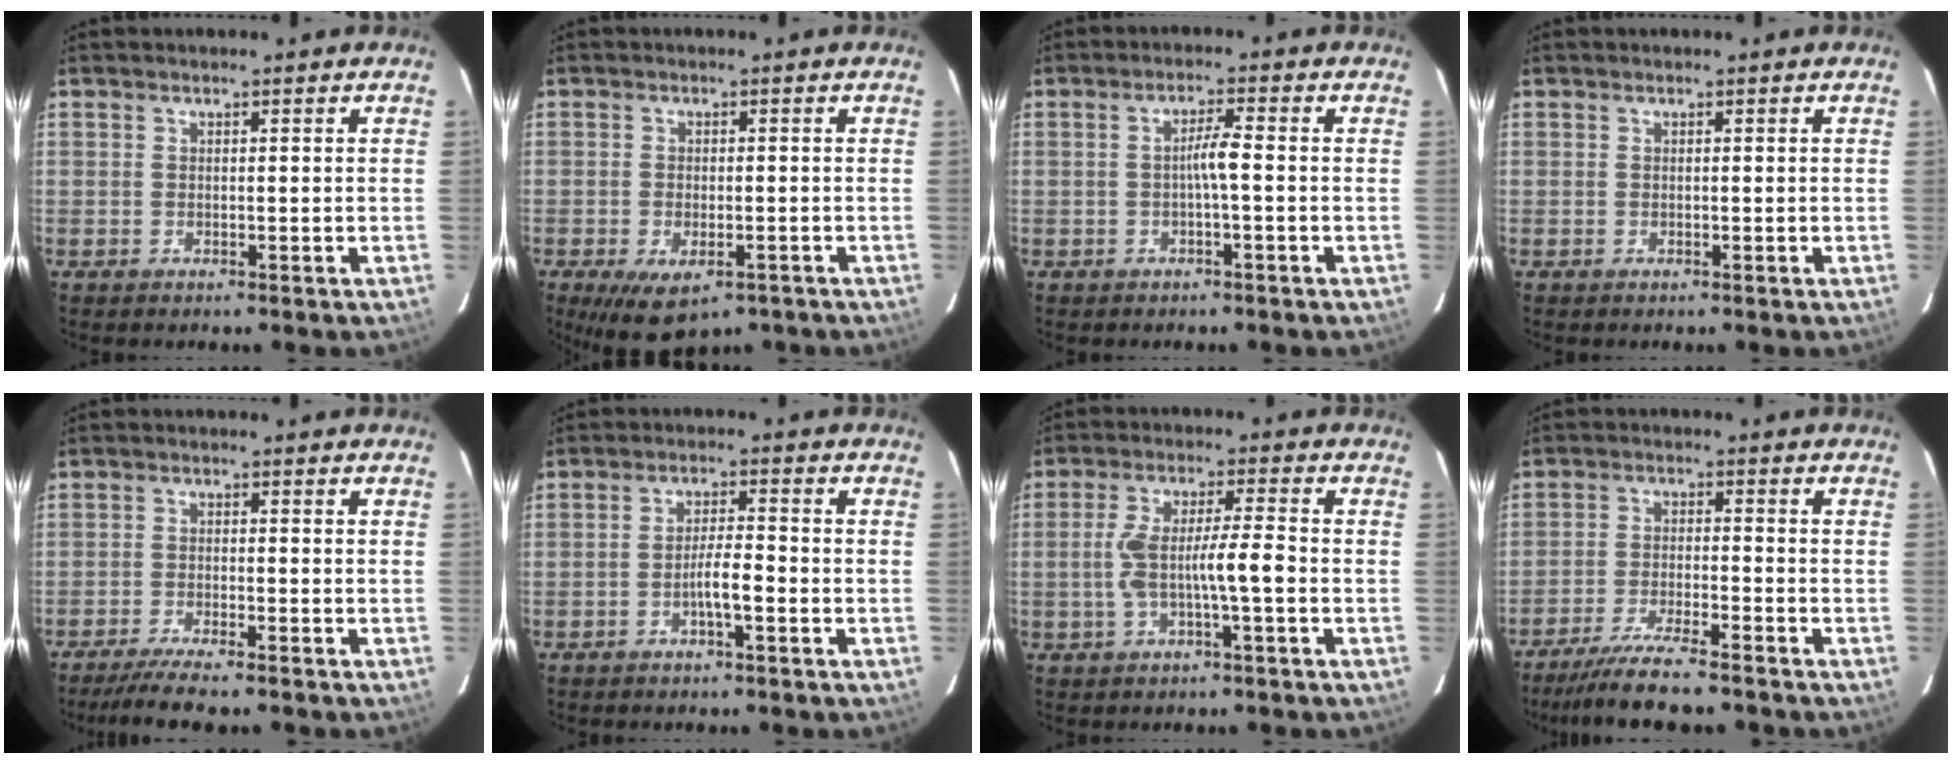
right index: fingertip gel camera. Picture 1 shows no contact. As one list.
[{"total": 8.0, "force": [-5.0, 3.7, 5.0], "torque": [-0.083, -0.011, -0.073]}, {"total": 2.9, "force": [-0.5, -0.1, 2.9], "torque": [-0.049, 0.004, -0.008]}, {"total": 0.0}, {"total": 7.3, "force": [-6.2, 0.2, 3.9], "torque": [-0.059, -0.019, -0.101]}, {"total": 4.0, "force": [-1.7, 0.4, 3.6], "torque": [-0.062, 0.006, -0.031]}, {"total": 7.1, "force": [-1.5, 0.4, 7.0], "torque": [-0.138, 0.015, -0.026]}, {"total": 9.2, "force": [-7.9, 0.1, 4.8], "torque": [-0.078, -0.027, -0.132]}]